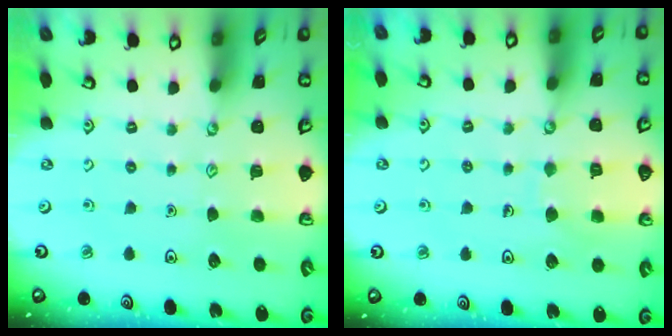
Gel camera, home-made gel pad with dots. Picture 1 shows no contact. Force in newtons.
{"total": 5.1, "press": 5.1, "slide": 0.5}